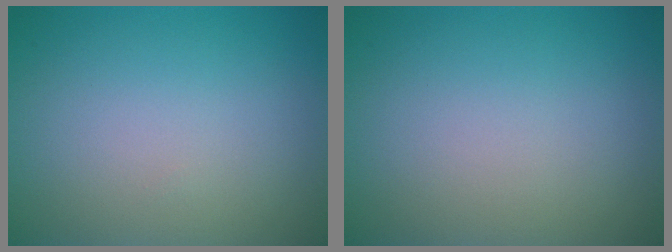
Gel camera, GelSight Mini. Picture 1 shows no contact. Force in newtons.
{"total": 0.0}